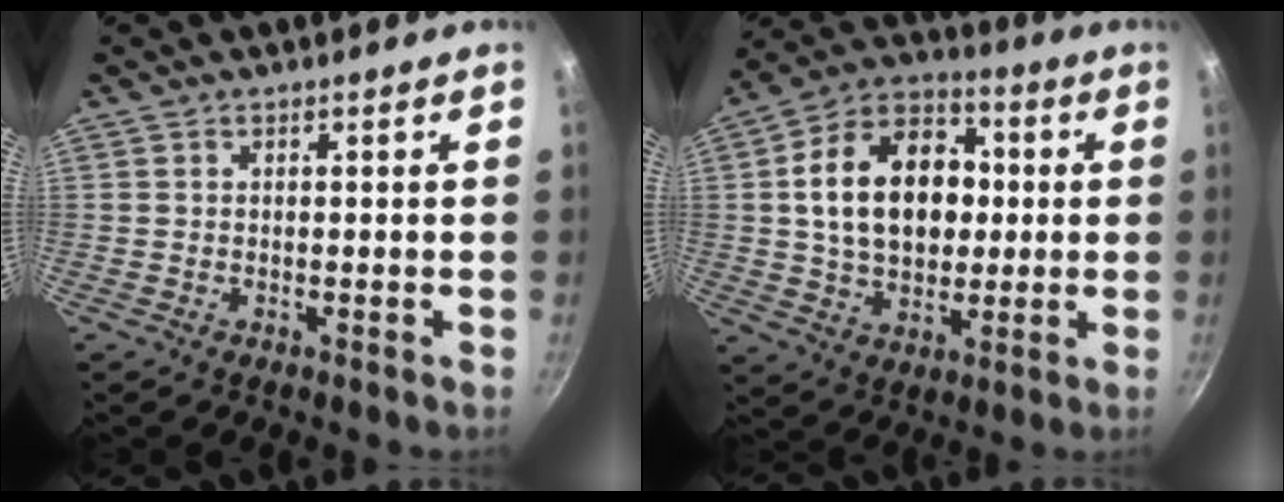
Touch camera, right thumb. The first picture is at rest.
{"total": 18.8, "force": [1.8, 13.4, 13.1], "torque": [-0.183, 0.025, 0.021]}